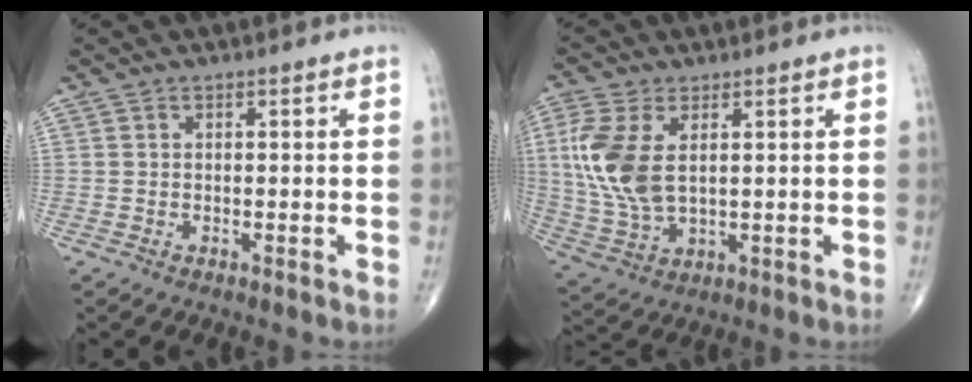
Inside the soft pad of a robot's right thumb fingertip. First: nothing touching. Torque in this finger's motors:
{"motor_torque": [0.21, 0.34, 1.21, 0.38, 0.12]}